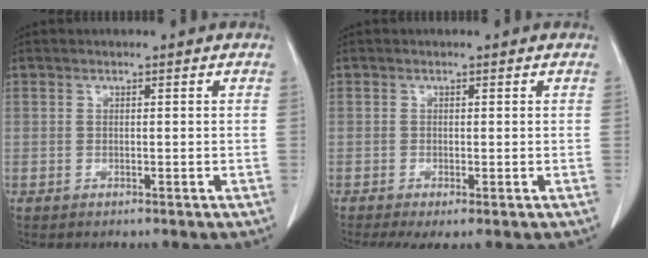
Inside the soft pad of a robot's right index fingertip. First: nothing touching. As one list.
[{"total": 2.9, "force": [-1.5, 0.8, 2.4], "torque": [-0.043, -0.013, -0.024]}]